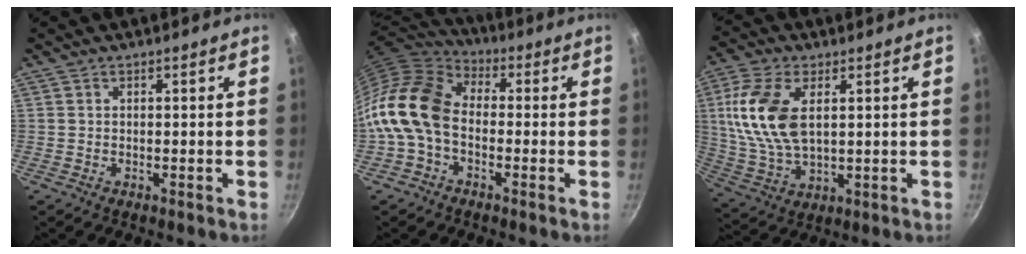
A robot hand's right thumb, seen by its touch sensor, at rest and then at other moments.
{"total": 14.8, "force": [-2.5, 10.2, 10.5], "torque": [-0.187, 0.043, -0.075]}
{"total": 14.4, "force": [3.2, 7.9, 11.6], "torque": [-0.232, -0.005, 0.066]}